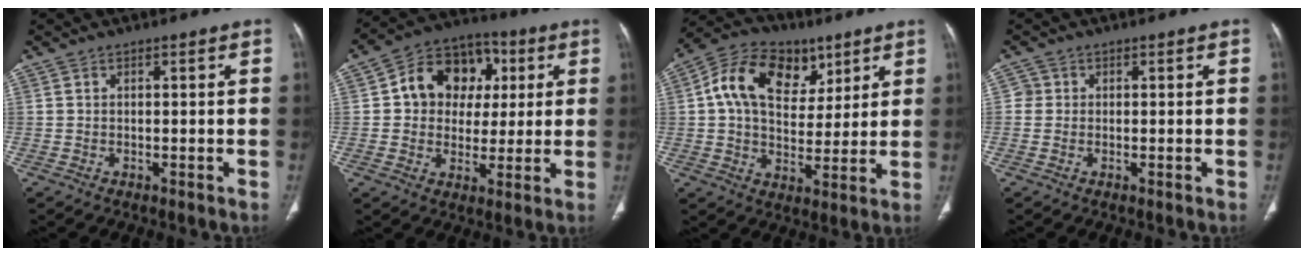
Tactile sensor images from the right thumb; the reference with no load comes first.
{"total": 14.2, "force": [2.7, 11.6, 7.8], "torque": [-0.081, 0.014, 0.037]}
{"total": 16.6, "force": [6.3, 11.6, 10.1], "torque": [-0.147, 0.001, 0.106]}
{"total": 1.8, "force": [0.2, 1.8, 0.2], "torque": [0.006, 0.004, -0.001]}